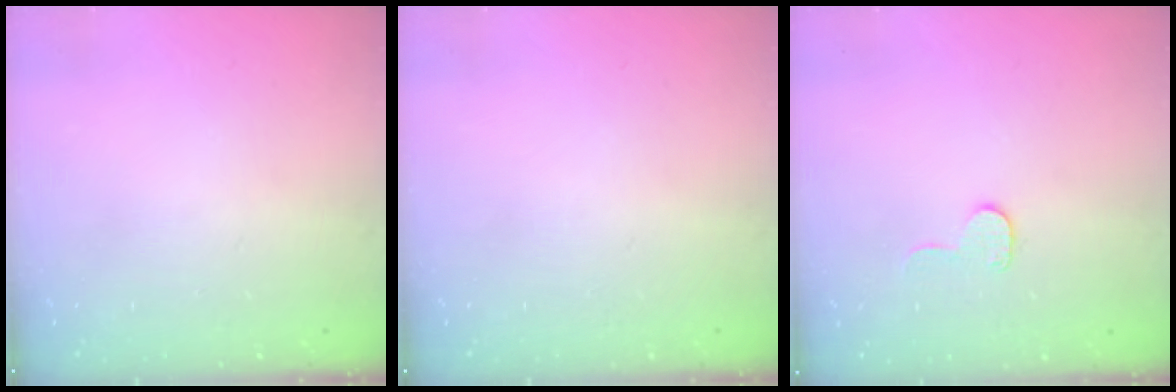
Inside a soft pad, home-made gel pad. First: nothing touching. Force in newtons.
{"total": 0.0}
{"total": 7.6, "press": 7.6, "slide": 0.1}